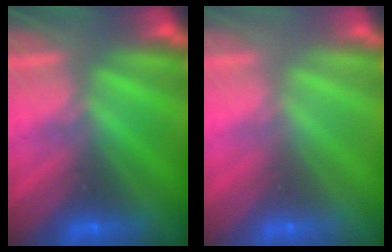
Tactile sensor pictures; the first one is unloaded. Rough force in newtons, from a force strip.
{"total": 3.3}